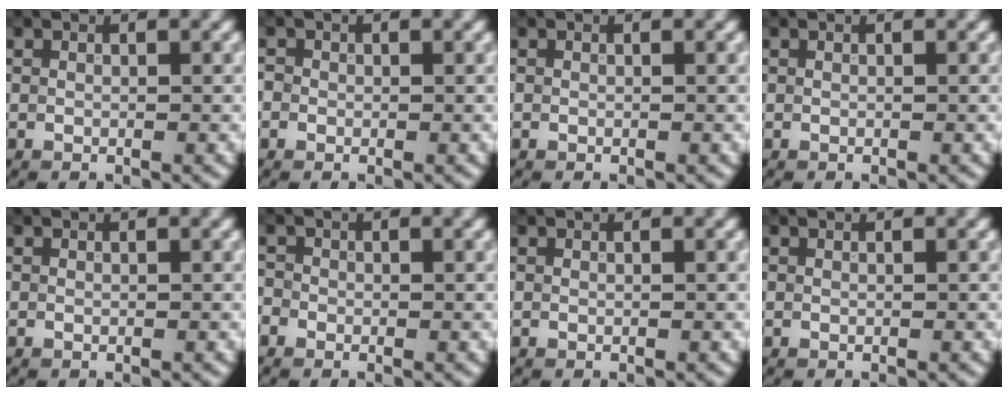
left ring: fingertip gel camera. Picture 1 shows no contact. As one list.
[{"total": 1.0, "force": [0.0, 0.9, 0.2], "torque": [-0.001, -0.003, -0.007]}, {"total": 0.0}, {"total": 0.0}, {"total": 0.0}, {"total": 1.0, "force": [-0.5, 0.8, 0.2], "torque": [-0.002, -0.001, -0.013]}, {"total": 0.0}, {"total": 0.0}]